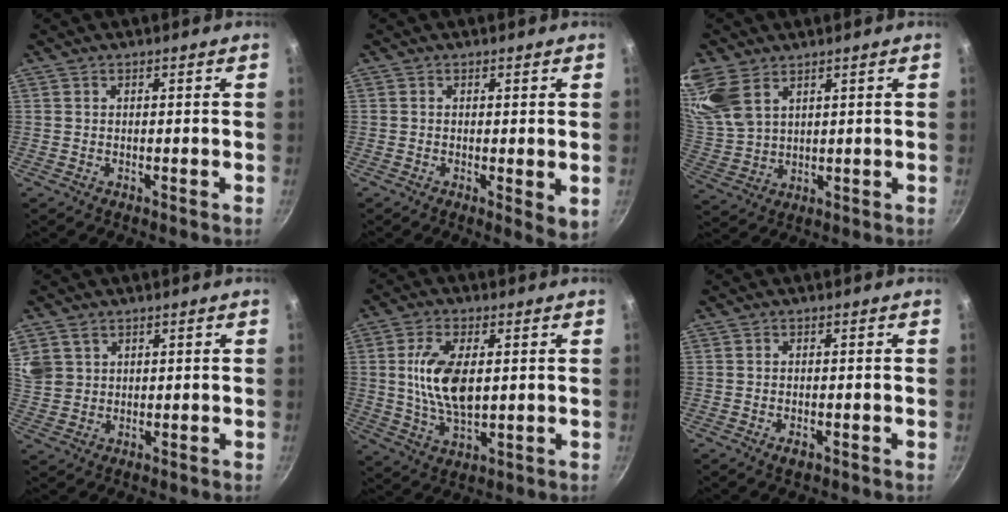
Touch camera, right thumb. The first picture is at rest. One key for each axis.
{"total": 3.7, "fx": 0.0, "fy": 1.4, "fz": 3.4, "tx": -0.045, "ty": -0.012, "tz": -0.001}
{"total": 13.0, "fx": 7.7, "fy": 7.6, "fz": 7.1, "tx": -0.158, "ty": -0.004, "tz": 0.170}
{"total": 7.8, "fx": 3.8, "fy": 5.9, "fz": 3.4, "tx": -0.060, "ty": 0.002, "tz": 0.086}
{"total": 11.5, "fx": 1.5, "fy": 5.7, "fz": 9.8, "tx": -0.183, "ty": -0.004, "tz": 0.033}
{"total": 1.9, "fx": -0.9, "fy": 1.0, "fz": 1.4, "tx": -0.026, "ty": 0.000, "tz": -0.016}